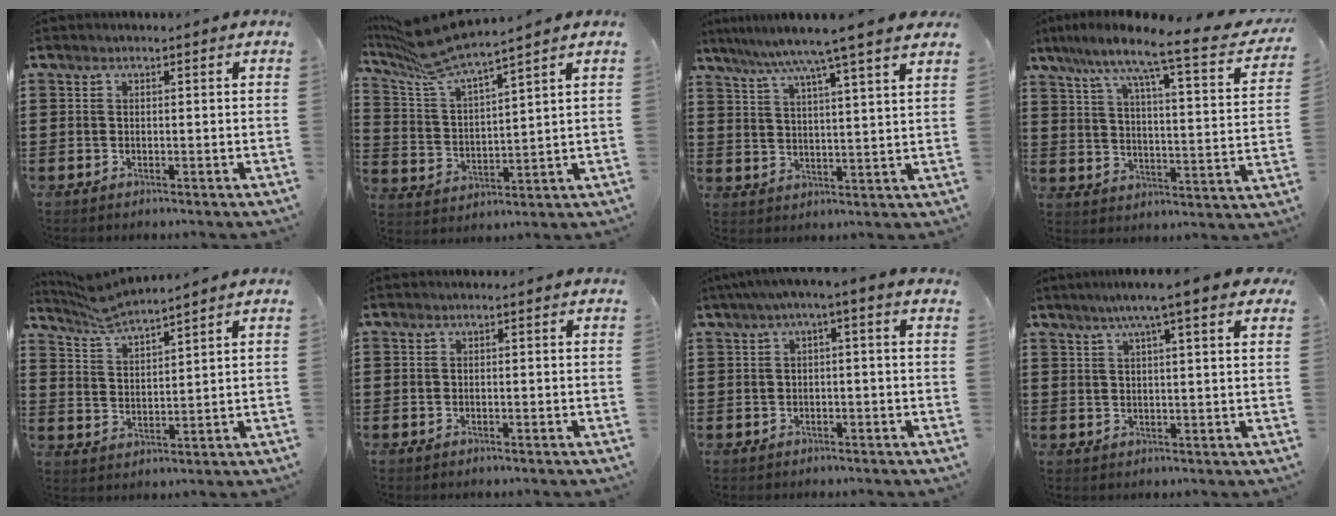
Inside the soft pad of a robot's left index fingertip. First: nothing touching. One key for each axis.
{"total": 7.7, "fx": 7.1, "fy": 0.1, "fz": 3.1, "tx": -0.094, "ty": -0.039, "tz": 0.122}
{"total": 7.3, "fx": 5.9, "fy": -1.2, "fz": 4.1, "tx": -0.098, "ty": -0.030, "tz": 0.097}
{"total": 8.4, "fx": 6.7, "fy": 0.0, "fz": 5.1, "tx": -0.112, "ty": -0.056, "tz": 0.097}
{"total": 5.3, "fx": 5.0, "fy": 0.0, "fz": 1.7, "tx": -0.052, "ty": -0.021, "tz": 0.090}
{"total": 0.0}
{"total": 2.1, "fx": -0.8, "fy": -0.1, "fz": 1.9, "tx": -0.031, "ty": -0.001, "tz": -0.018}
{"total": 6.4, "fx": 4.5, "fy": 0.2, "fz": 4.5, "tx": -0.100, "ty": -0.002, "tz": 0.077}